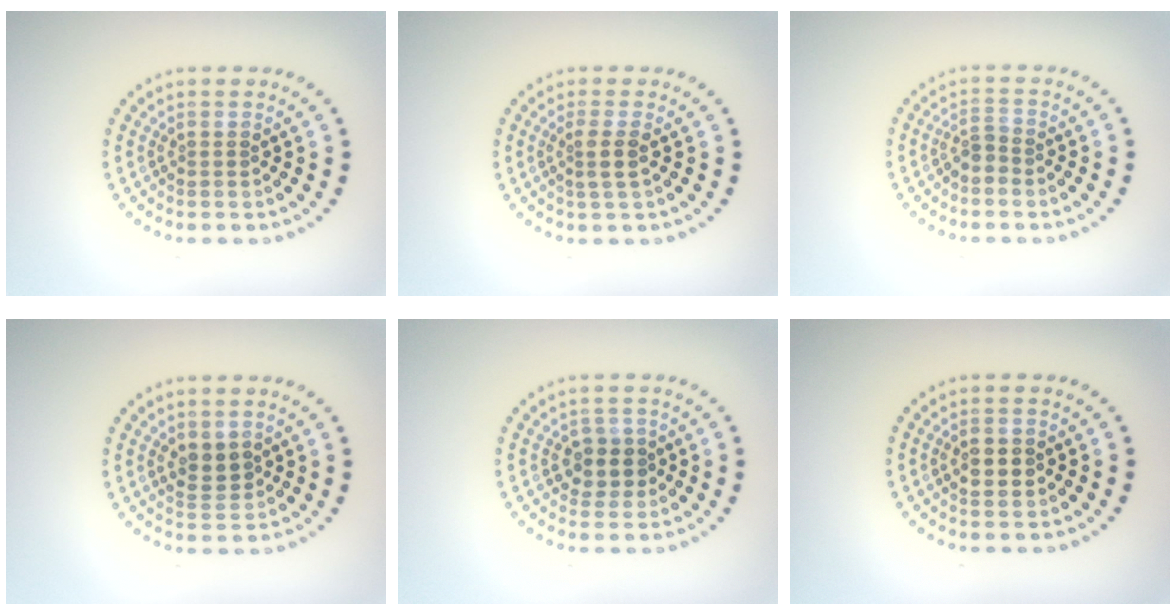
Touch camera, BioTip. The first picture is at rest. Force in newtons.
{"total": 1.8, "press": 1.4, "slide": 1.1}
{"total": 1.5, "press": 1.2, "slide": 0.9}
{"total": 2.1, "press": 2.0, "slide": 0.6}
{"total": 2.6, "press": 2.5, "slide": 0.9}
{"total": 2.4, "press": 2.4, "slide": 0.1}